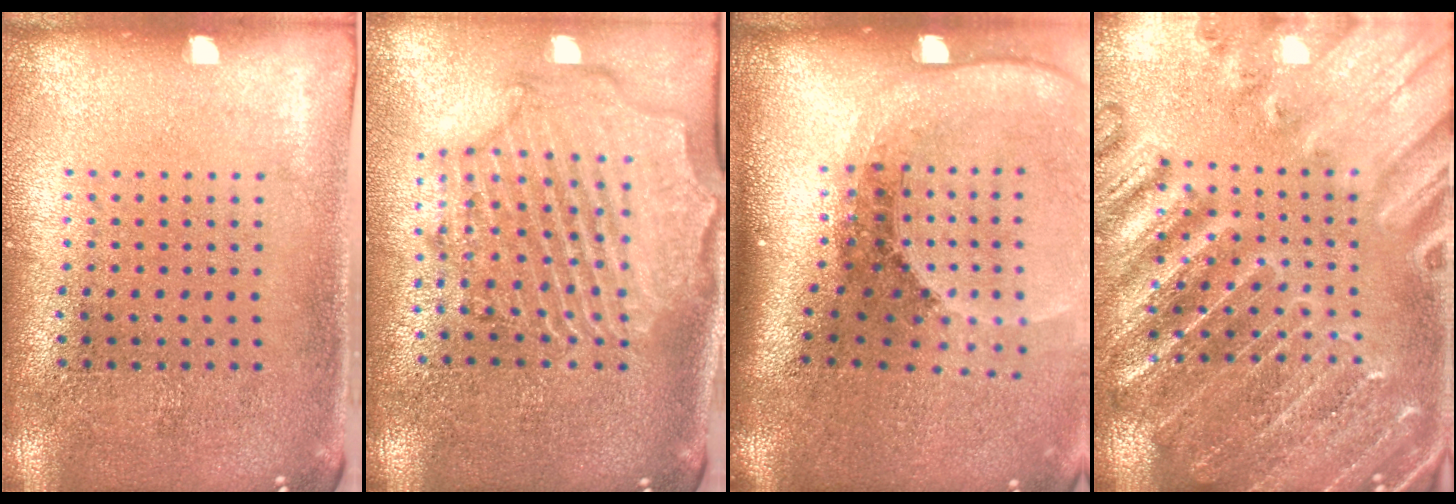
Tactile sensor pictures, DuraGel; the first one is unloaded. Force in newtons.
{"total": 2.6, "press": 2.3, "slide": 1.1}
{"total": 2.7, "press": 1.8, "slide": 2.0}
{"total": 3.6, "press": 3.5, "slide": 1.0}